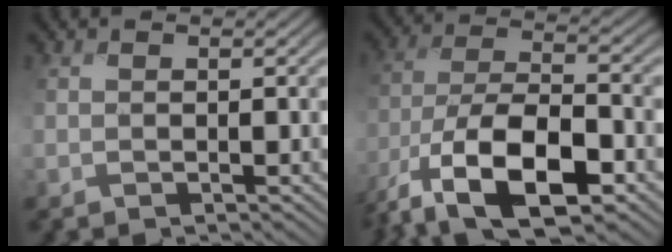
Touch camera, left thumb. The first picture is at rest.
{"total": 14.4, "force": [-8.3, 5.7, 10.4], "torque": [-0.218, -0.016, -0.165]}